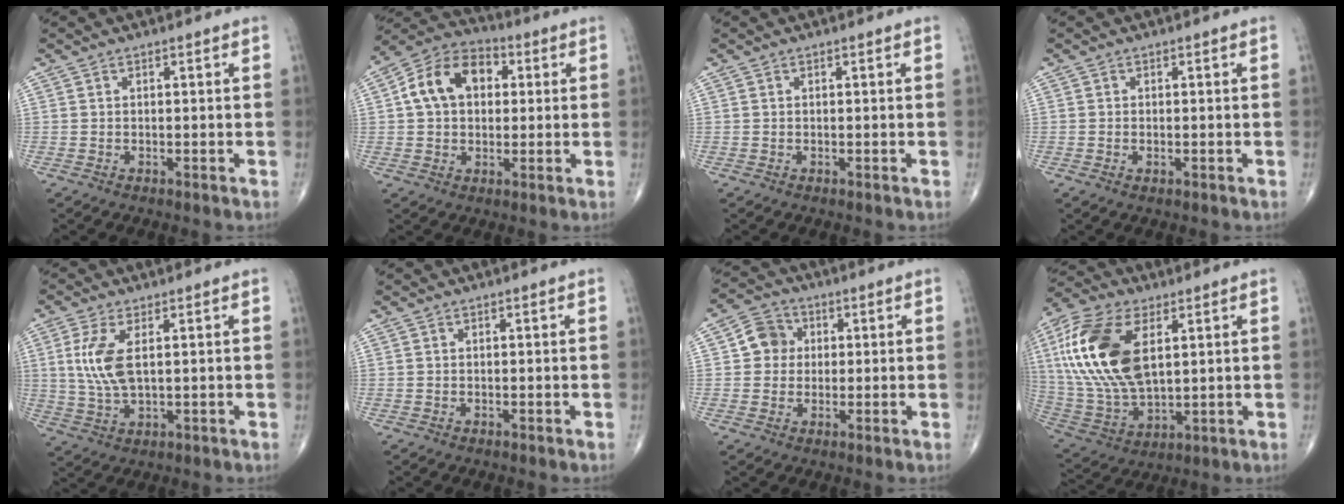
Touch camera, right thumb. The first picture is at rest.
{"total": 13.1, "force": [2.5, 9.4, 8.8], "torque": [-0.130, 0.023, 0.030]}
{"total": 0.0}
{"total": 1.1, "force": [-0.3, 0.7, 0.8], "torque": [-0.018, 0.000, -0.004]}
{"total": 7.7, "force": [1.7, 3.2, 6.8], "torque": [-0.158, -0.007, 0.042]}
{"total": 0.0}
{"total": 6.1, "force": [0.8, 5.7, 2.2], "torque": [-0.011, 0.008, 0.004]}
{"total": 21.8, "force": [5.8, 11.5, 17.6], "torque": [-0.367, -0.015, 0.108]}